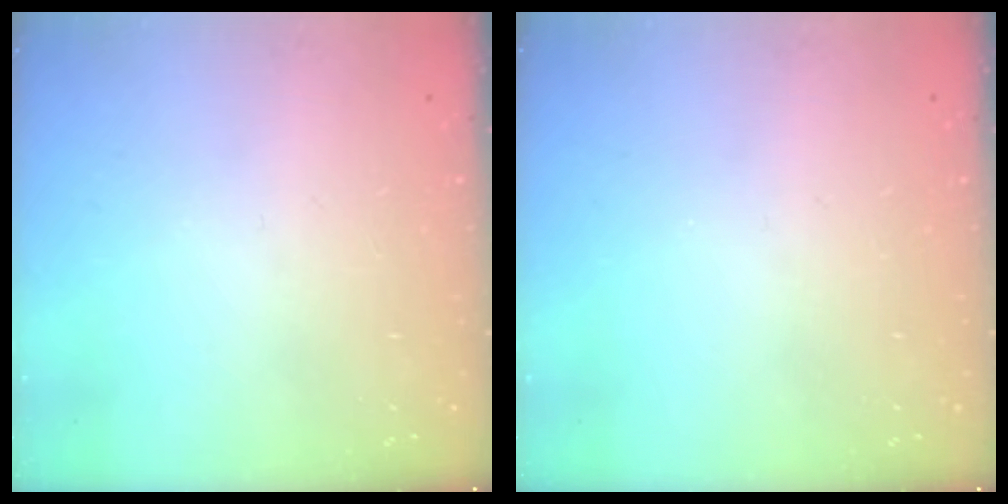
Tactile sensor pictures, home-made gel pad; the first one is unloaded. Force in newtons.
{"total": 0.0}